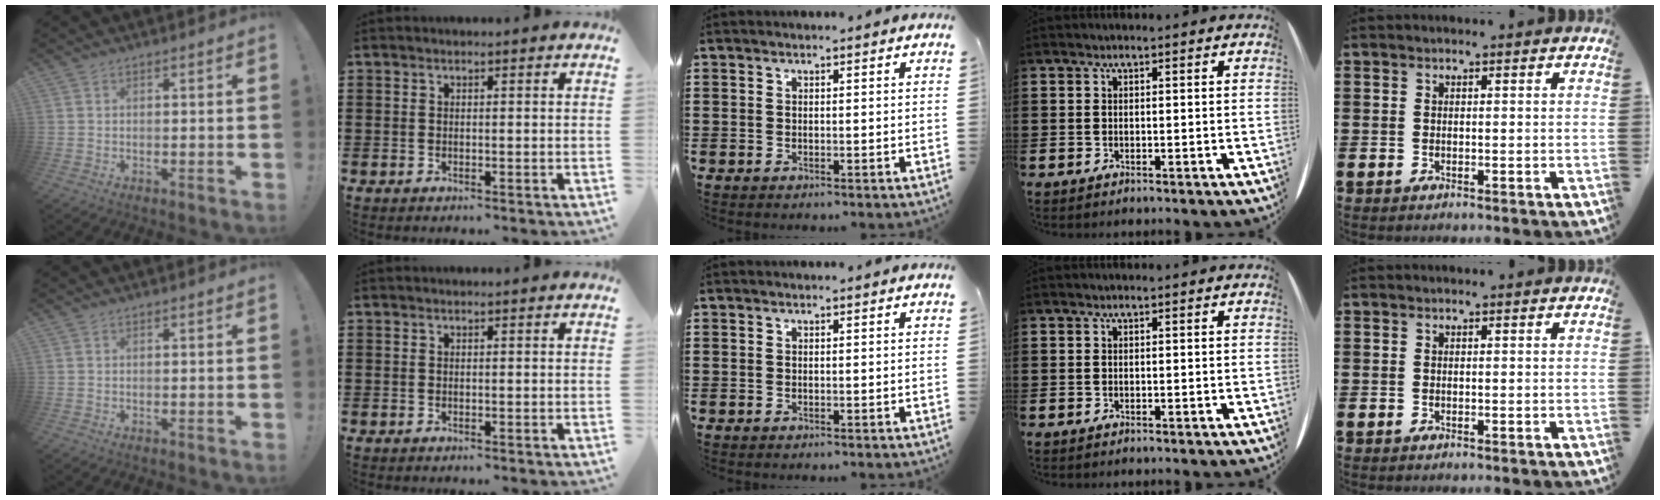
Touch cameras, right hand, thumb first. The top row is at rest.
{}